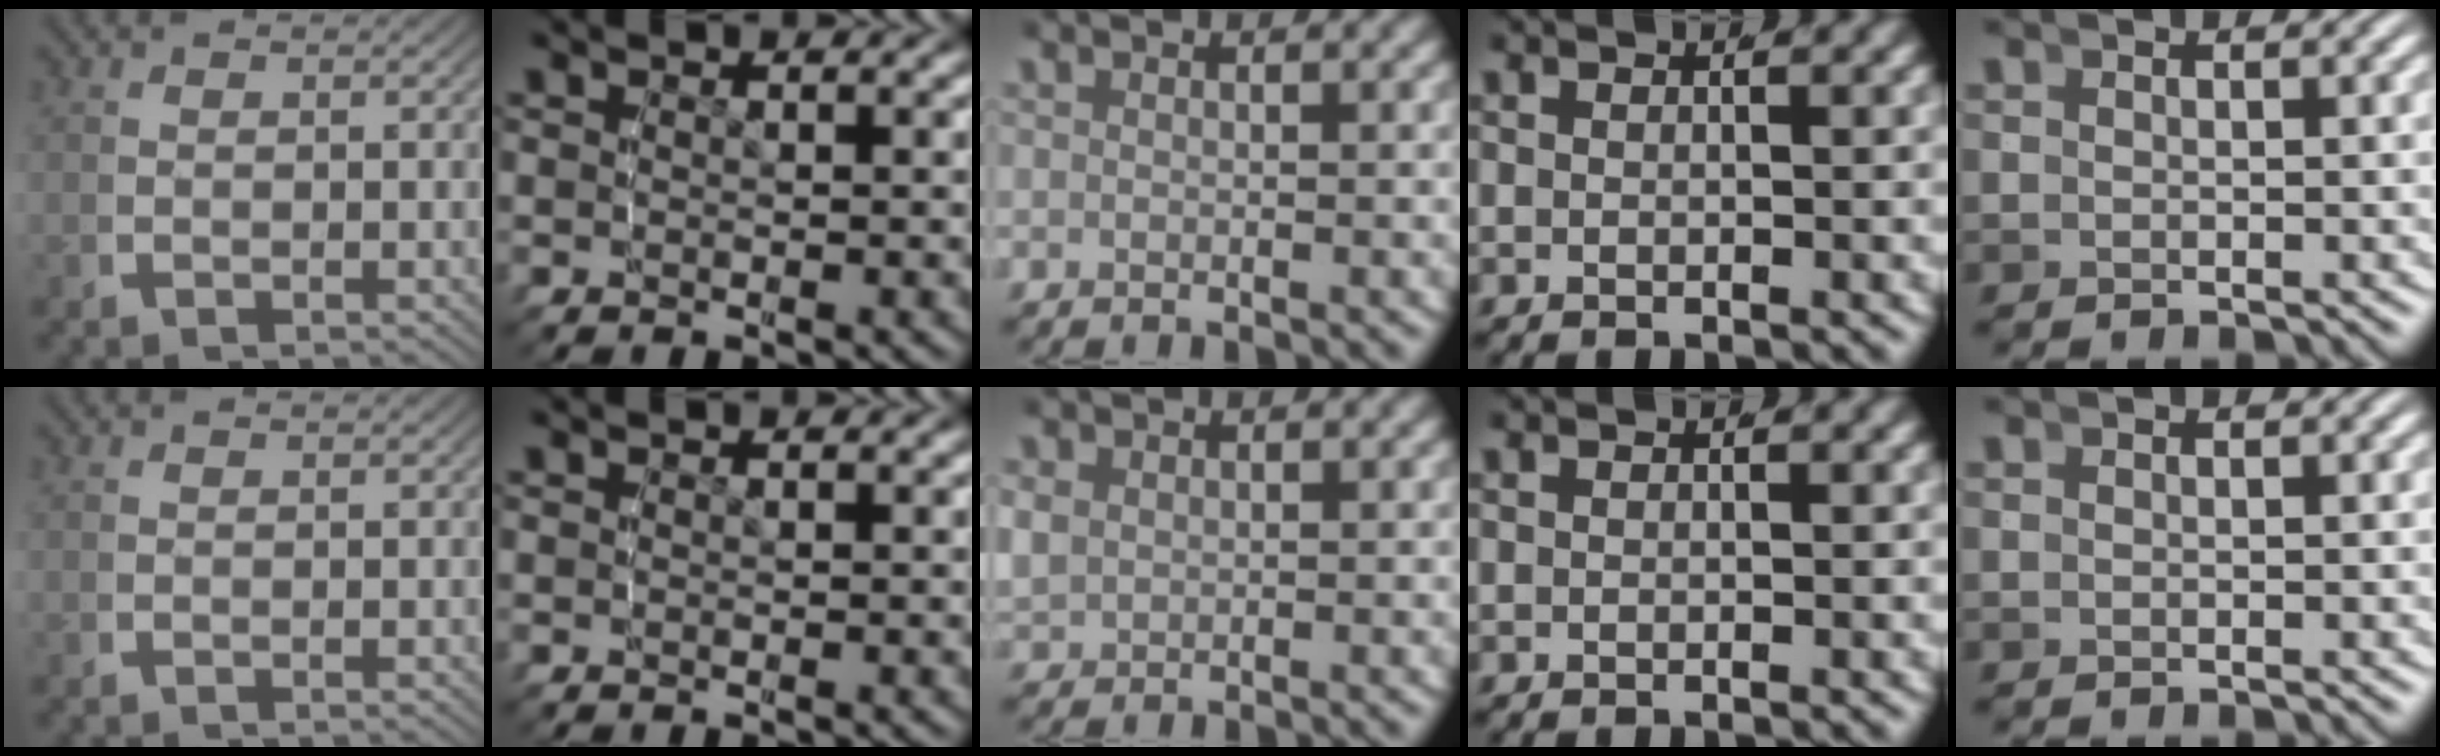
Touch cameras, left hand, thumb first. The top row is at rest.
{"middle": {"total": 2.4, "force": [0.5, 2.1, 1.0], "torque": [-0.036, -0.003, 0.015]}}